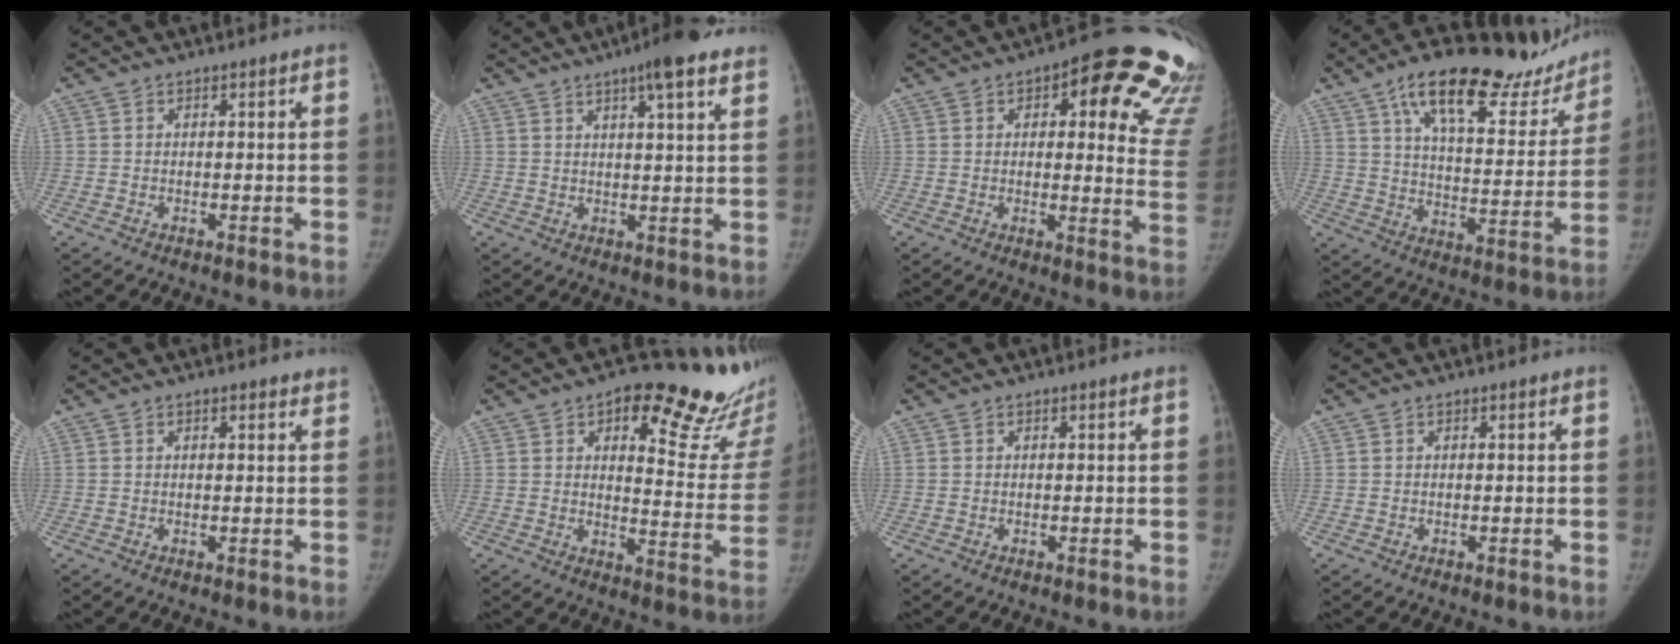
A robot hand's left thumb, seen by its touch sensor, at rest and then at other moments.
{"total": 9.6, "force": [6.2, 1.5, 7.1], "torque": [-0.087, -0.017, 0.085]}
{"total": 23.1, "force": [11.7, 8.9, 17.8], "torque": [-0.146, -0.034, 0.125]}
{"total": 26.1, "force": [18.7, 9.4, 15.6], "torque": [-0.194, -0.063, 0.274]}
{"total": 1.6, "force": [1.2, 0.5, 0.9], "torque": [-0.007, -0.002, 0.015]}
{"total": 23.4, "force": [16.0, 8.9, 14.7], "torque": [-0.129, -0.087, 0.192]}
{"total": 0.0}
{"total": 0.0}